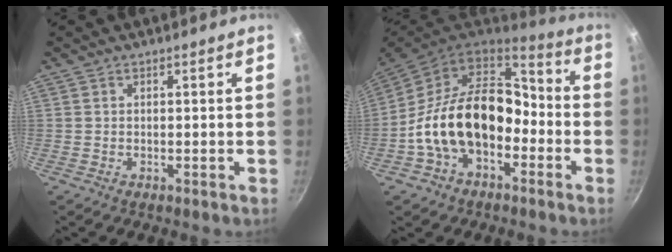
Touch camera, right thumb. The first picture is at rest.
{"total": 19.7, "force": [-4.2, 13.2, 14.0], "torque": [-0.211, 0.063, -0.081]}